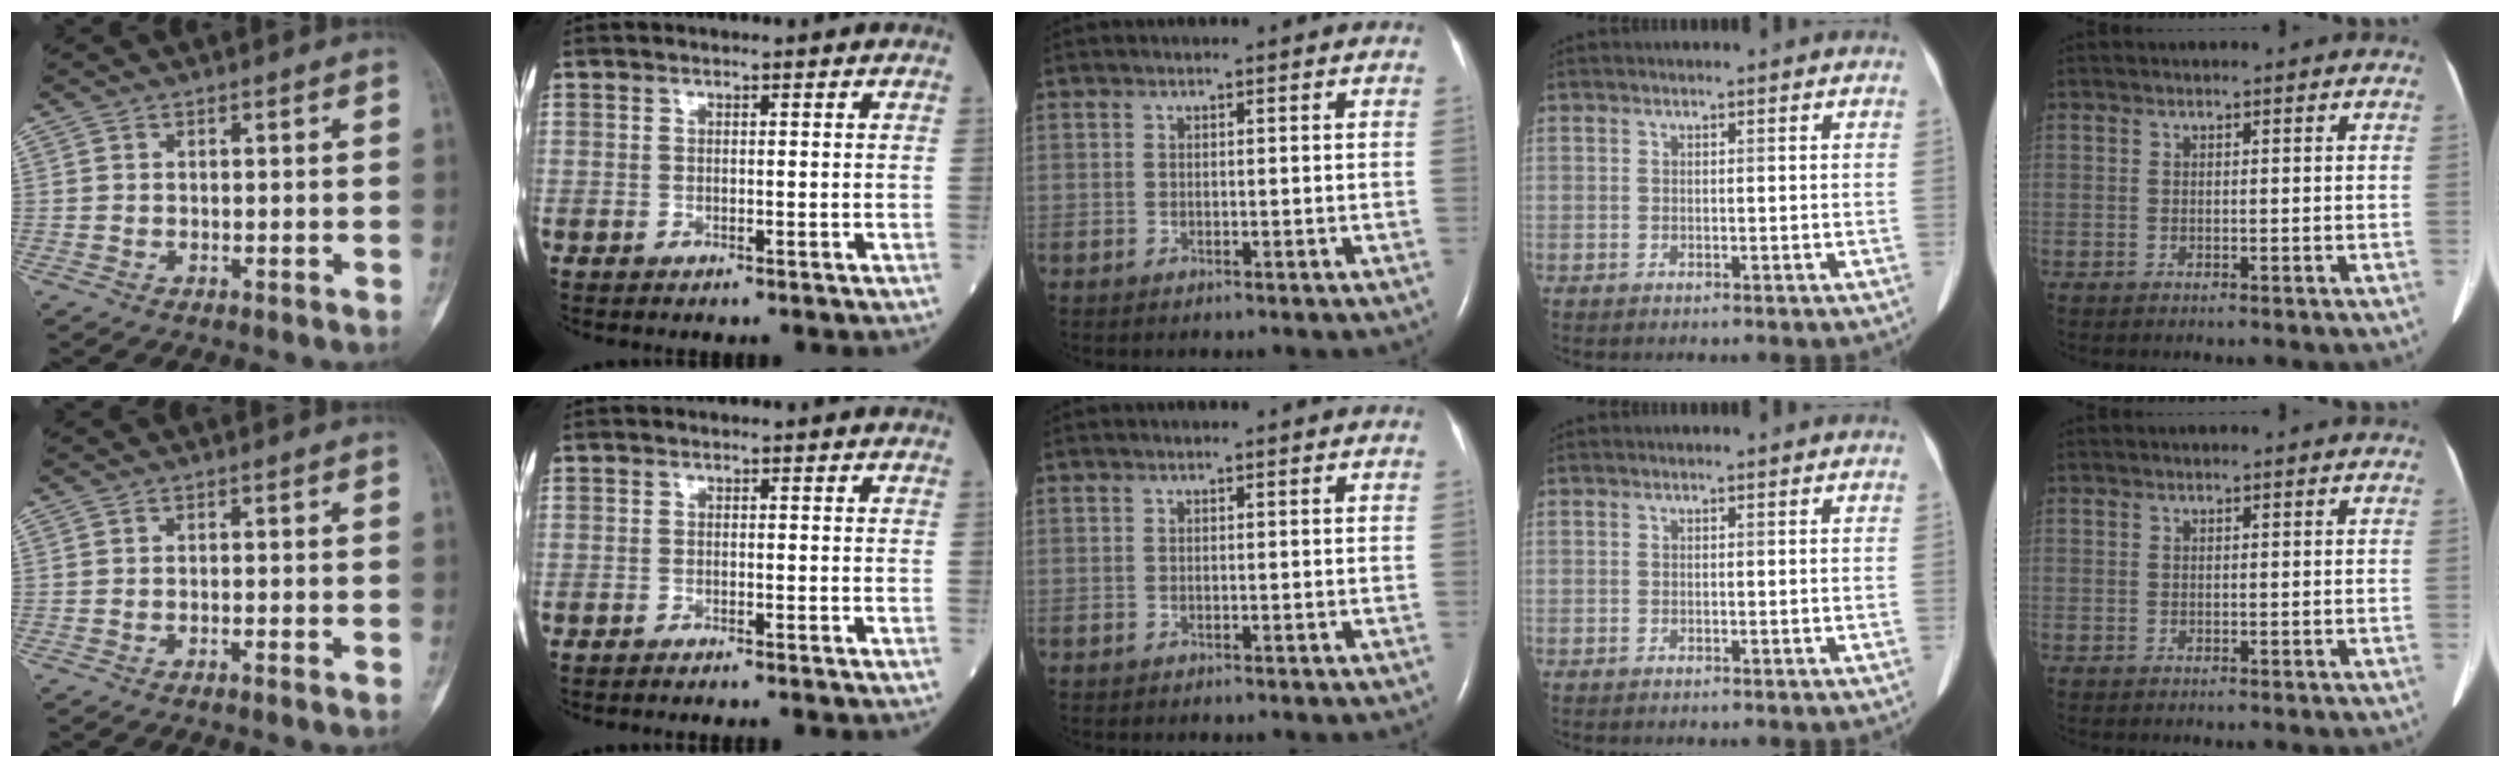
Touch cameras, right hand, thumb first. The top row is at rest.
{"thumb": {"total": 0.9, "force": [-0.6, 0.0, 0.6], "torque": [-0.015, 0.001, -0.008]}, "index": {"total": 2.2, "force": [-1.9, -0.2, 1.0], "torque": [-0.013, 0.002, -0.021]}}